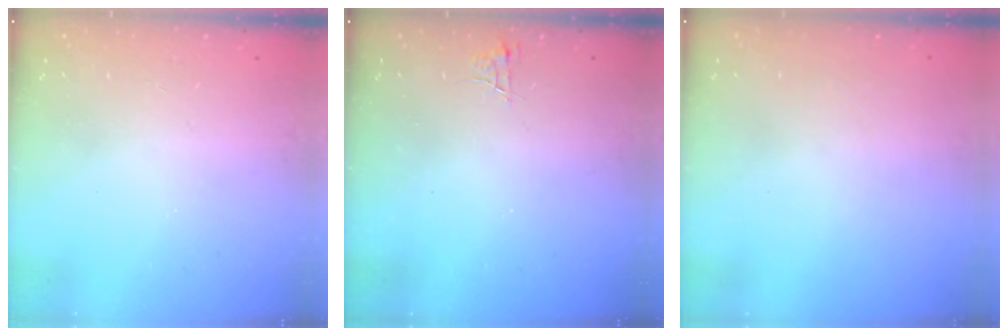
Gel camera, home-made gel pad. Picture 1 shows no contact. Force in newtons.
{"total": 3.7, "press": 3.7, "slide": 0.4}
{"total": 0.7, "press": 0.4, "slide": 0.5}